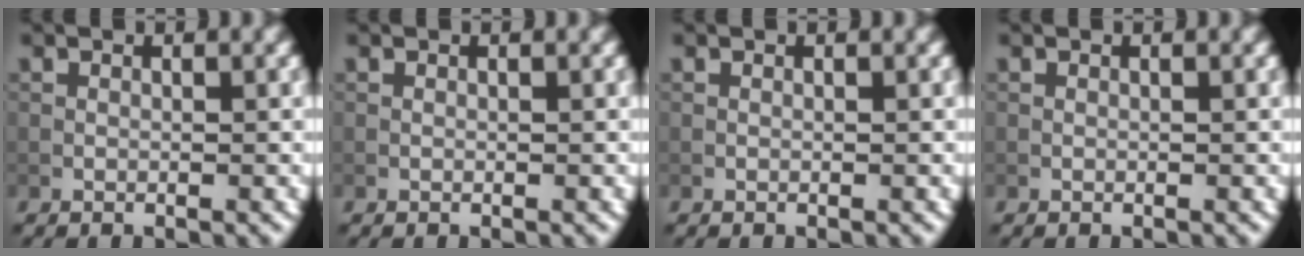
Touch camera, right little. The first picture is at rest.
{"total": 0.0}
{"total": 0.0}
{"total": 0.0}